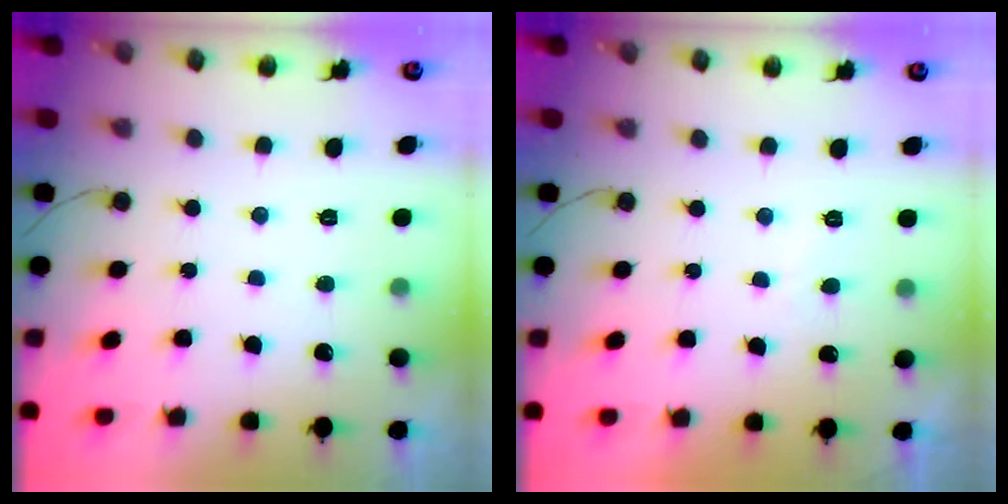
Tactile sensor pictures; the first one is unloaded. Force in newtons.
{"total": 0.5, "press": 0.2, "slide": 0.5}